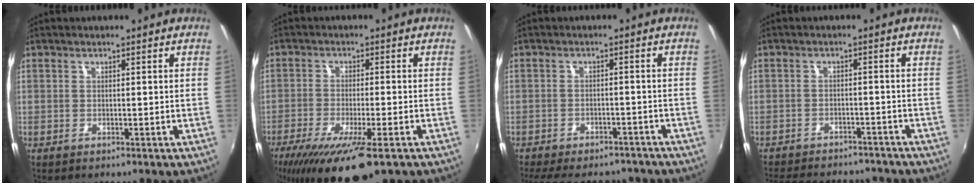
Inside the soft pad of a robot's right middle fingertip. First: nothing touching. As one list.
[{"total": 15.0, "force": [-9.7, 2.7, 11.1], "torque": [-0.214, -0.053, -0.162]}, {"total": 15.3, "force": [-12.7, 5.6, 6.4], "torque": [-0.141, -0.015, -0.169]}, {"total": 15.7, "force": [-13.6, 5.1, 6.0], "torque": [-0.133, -0.005, -0.186]}]